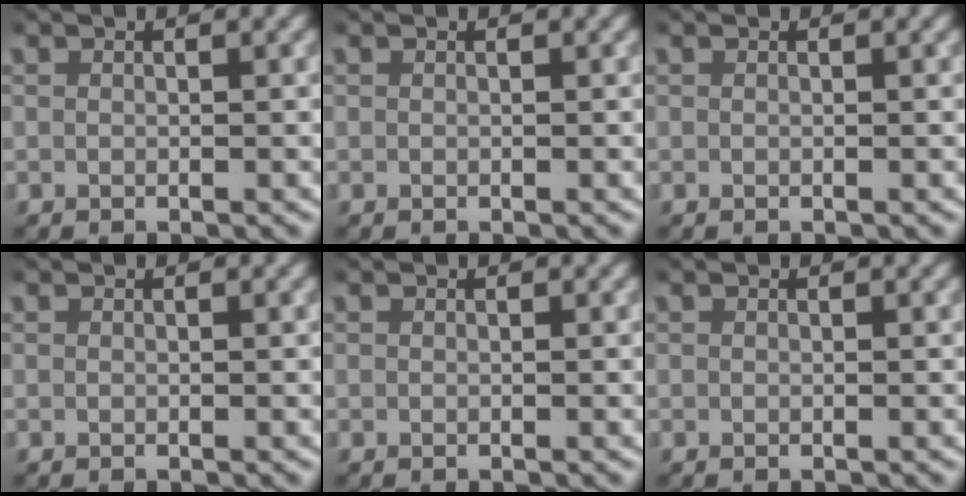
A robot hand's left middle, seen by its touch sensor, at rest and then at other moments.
{"total": 0.0}
{"total": 0.0}
{"total": 0.0}
{"total": 0.0}
{"total": 0.0}